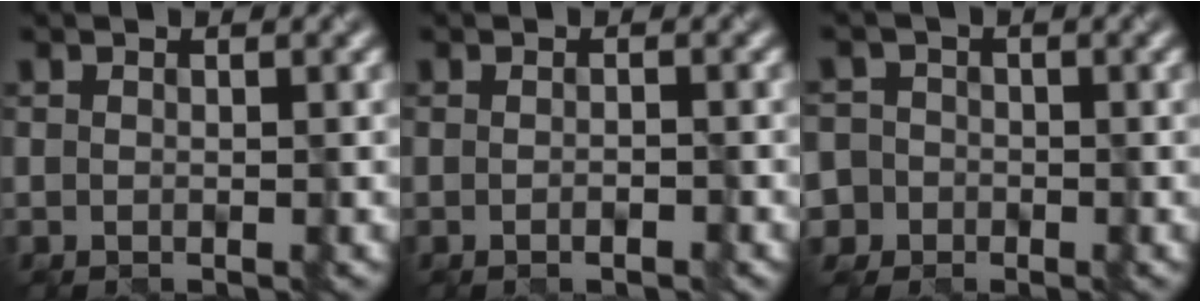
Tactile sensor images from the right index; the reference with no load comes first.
{"total": 1.4, "force": [-0.7, 0.3, 1.2], "torque": [-0.021, 0.000, -0.011]}
{"total": 5.7, "force": [-1.8, 5.3, 1.1], "torque": [-0.029, 0.011, -0.065]}